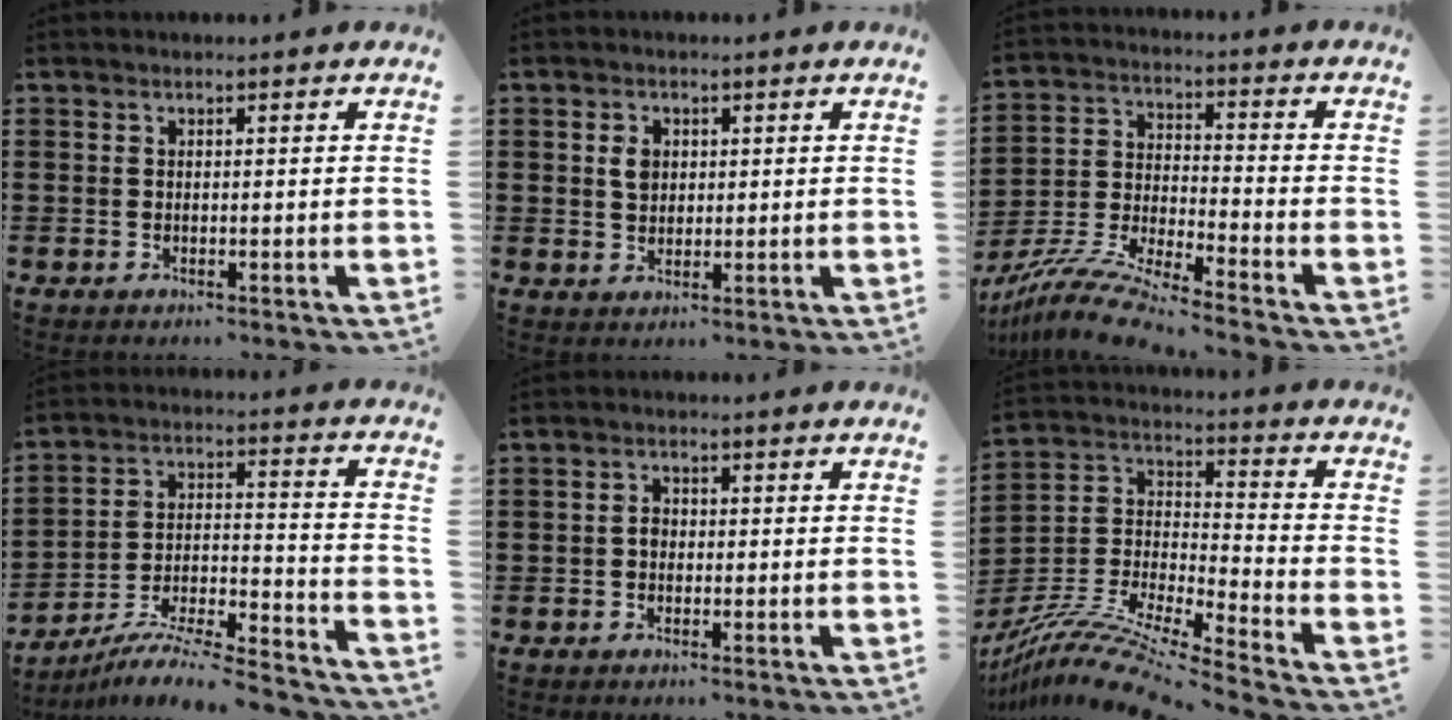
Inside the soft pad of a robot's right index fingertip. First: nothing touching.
{"total": 2.6, "force": [0.6, 1.9, 1.6], "torque": [-0.038, 0.009, 0.011]}
{"total": 9.1, "force": [-8.4, -0.3, 3.5], "torque": [-0.082, -0.004, -0.171]}
{"total": 8.1, "force": [-7.5, 0.2, 2.9], "torque": [-0.045, 0.002, -0.152]}
{"total": 1.6, "force": [-0.3, 1.2, 1.0], "torque": [-0.021, 0.005, -0.006]}
{"total": 11.2, "force": [-10.0, 0.2, 5.0], "torque": [-0.112, 0.002, -0.208]}